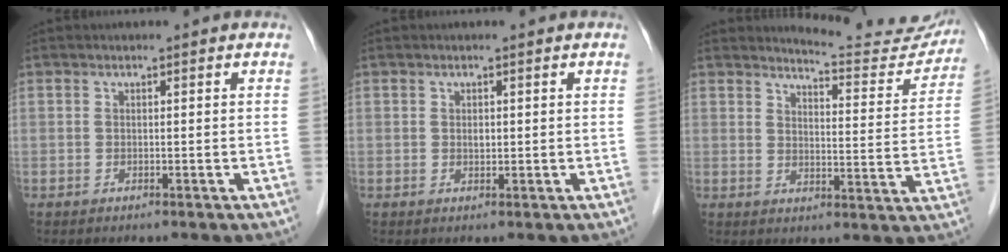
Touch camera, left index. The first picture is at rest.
{"total": 0.8, "force": [-0.1, 0.5, 0.6], "torque": [-0.008, -0.003, -0.003]}
{"total": 12.5, "force": [12.4, 1.4, 1.3], "torque": [-0.003, -0.061, 0.134]}